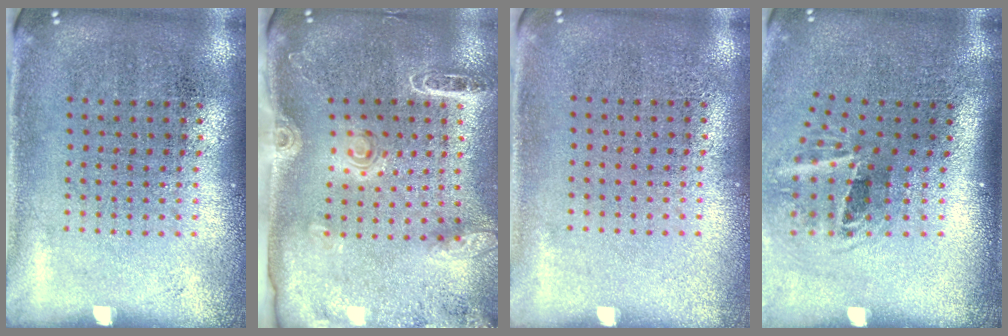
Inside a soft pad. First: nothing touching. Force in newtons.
{"total": 1.9, "press": 1.9, "slide": 0.3}
{"total": 0.0}
{"total": 2.0, "press": 1.2, "slide": 1.6}